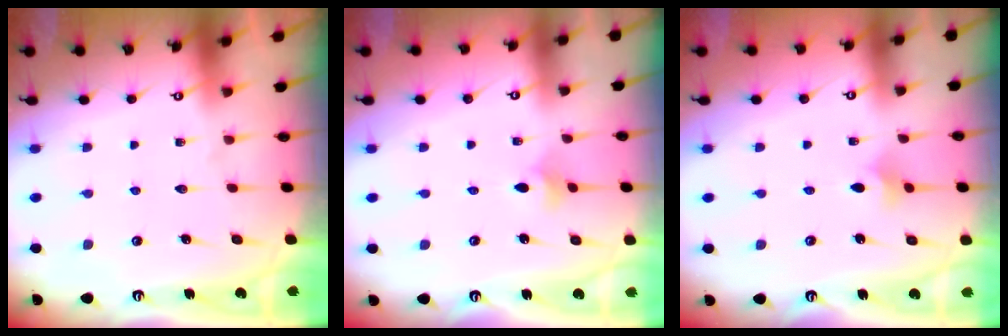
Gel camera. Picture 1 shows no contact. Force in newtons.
{"total": 2.9, "press": 2.9, "slide": 0.6}
{"total": 3.4, "press": 3.3, "slide": 0.8}